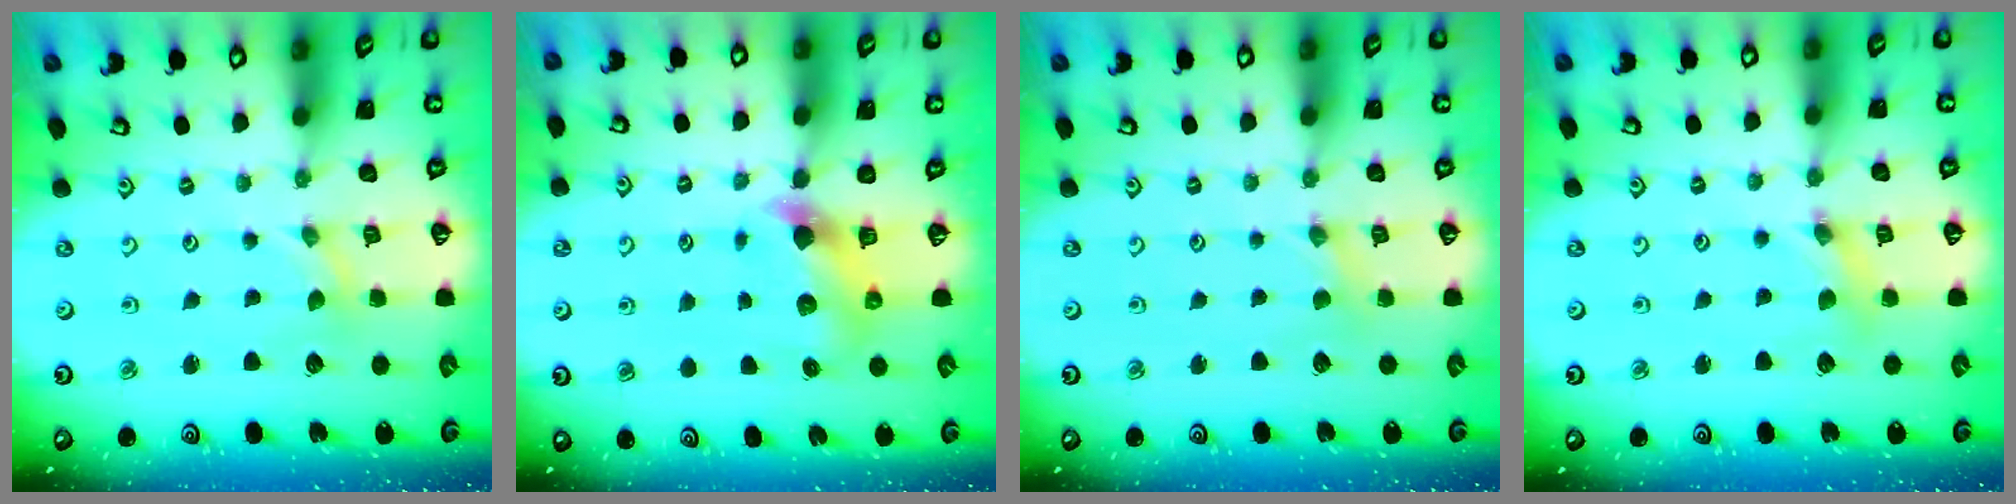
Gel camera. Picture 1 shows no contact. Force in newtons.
{"total": 5.4, "press": 5.4, "slide": 0.5}
{"total": 1.7, "press": 1.7, "slide": 0.2}
{"total": 3.0, "press": 3.0, "slide": 0.3}